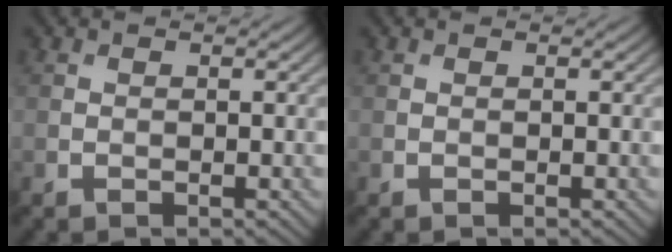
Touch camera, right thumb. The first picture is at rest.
{"total": 0.0}